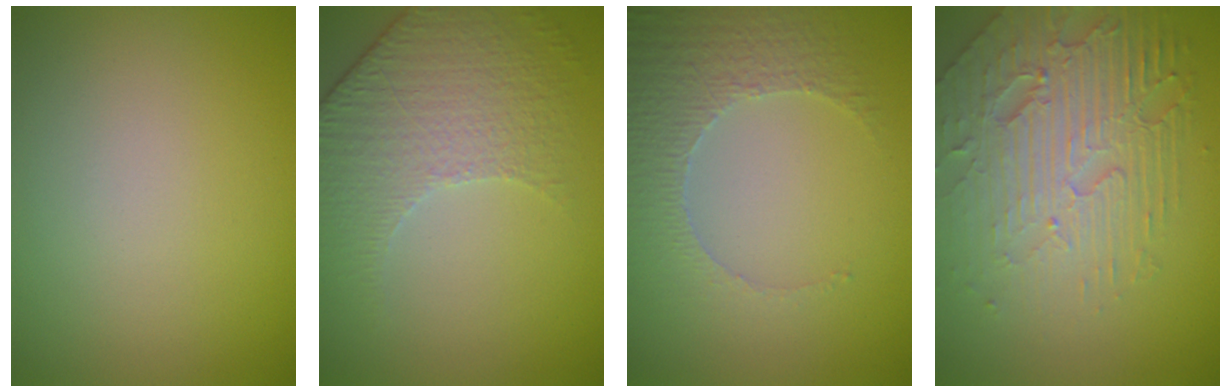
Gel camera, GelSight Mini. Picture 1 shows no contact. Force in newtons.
{"total": 4.5, "press": 3.6, "slide": 2.7}
{"total": 3.8, "press": 3.3, "slide": 1.9}
{"total": 6.8, "press": 4.9, "slide": 4.8}